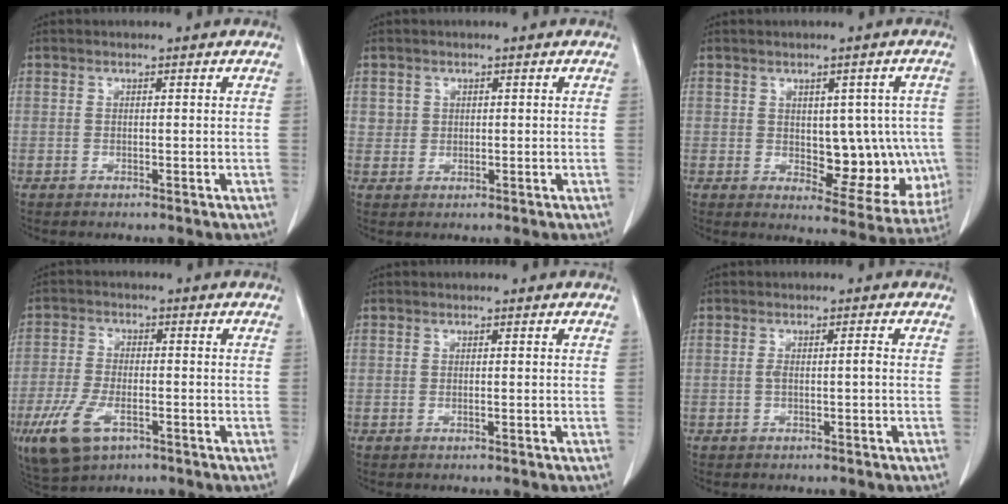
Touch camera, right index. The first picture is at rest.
{"total": 2.3, "force": [0.5, 2.2, 0.5], "torque": [-0.006, 0.010, 0.015]}
{"total": 13.3, "force": [-0.6, 7.3, 11.1], "torque": [-0.140, 0.012, 0.018]}
{"total": 9.9, "force": [-4.7, 4.7, 7.3], "torque": [-0.164, -0.008, -0.080]}
{"total": 0.6, "force": [-0.2, 0.3, 0.6], "torque": [-0.015, 0.000, -0.002]}
{"total": 2.2, "force": [-0.4, 0.6, 2.1], "torque": [-0.047, 0.005, -0.004]}